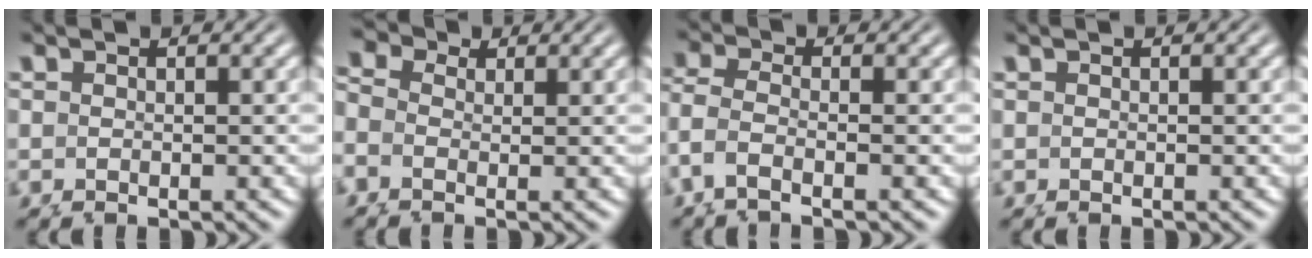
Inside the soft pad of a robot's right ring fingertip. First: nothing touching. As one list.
[{"total": 3.8, "force": [1.6, 2.9, 1.8], "torque": [-0.038, 0.000, 0.016]}, {"total": 2.9, "force": [-0.2, 2.0, 2.1], "torque": [-0.070, -0.017, 0.005]}, {"total": 0.0}]